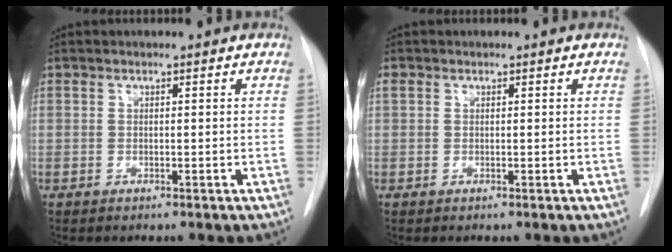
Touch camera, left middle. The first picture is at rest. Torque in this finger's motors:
{"motor_torque": [0.30, -0.34, 0.04, 0.02]}